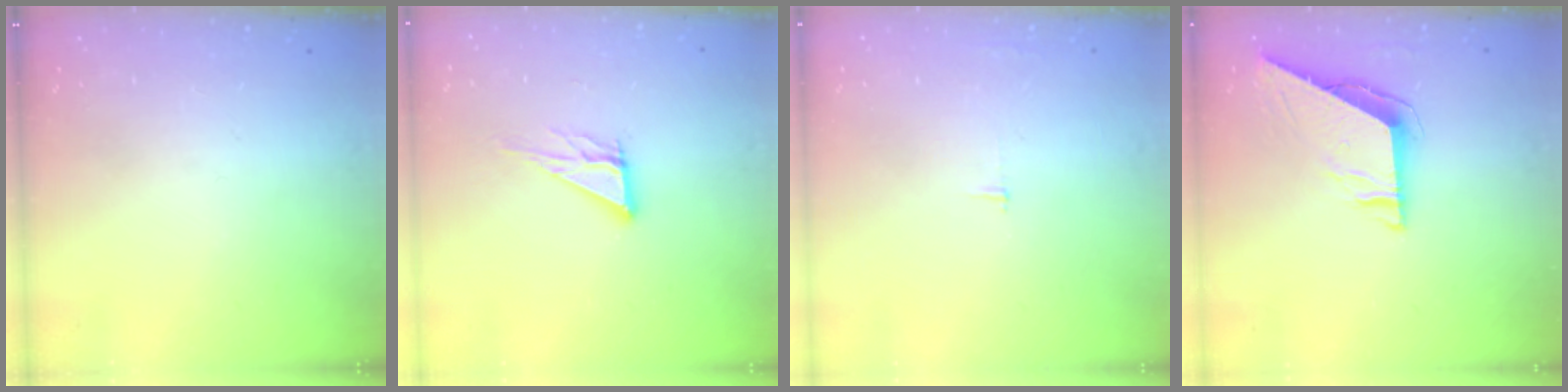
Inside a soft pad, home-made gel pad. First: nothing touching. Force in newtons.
{"total": 8.0, "press": 8.0, "slide": 0.7}
{"total": 2.3, "press": 2.3, "slide": 0.2}
{"total": 7.2, "press": 7.2, "slide": 0.5}